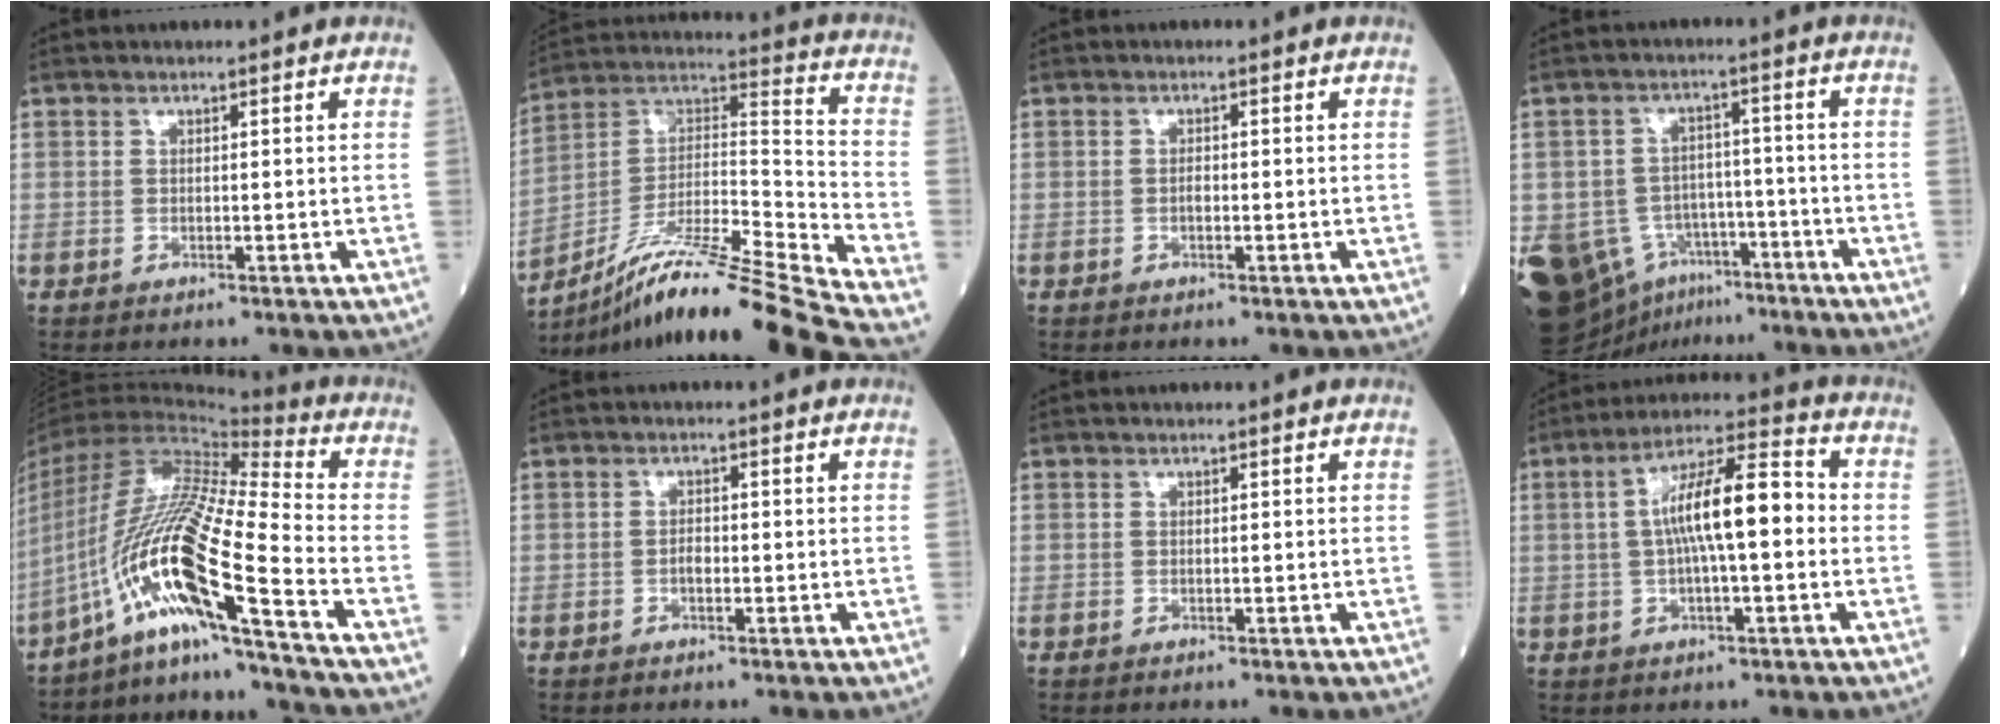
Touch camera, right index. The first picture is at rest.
{"total": 22.9, "force": [-18.5, -2.0, 13.3], "torque": [-0.215, -0.002, -0.327]}
{"total": 0.7, "force": [-0.3, 0.3, 0.6], "torque": [-0.014, 0.001, -0.006]}
{"total": 19.5, "force": [-10.6, 13.5, 9.1], "torque": [-0.220, 0.016, -0.154]}
{"total": 18.7, "force": [-10.4, -1.1, 15.5], "torque": [-0.325, -0.010, -0.194]}
{"total": 1.3, "force": [-0.5, 0.6, 1.0], "torque": [-0.019, 0.003, -0.010]}
{"total": 0.0}
{"total": 11.1, "force": [0.1, 2.2, 10.9], "torque": [-0.198, 0.028, -0.002]}